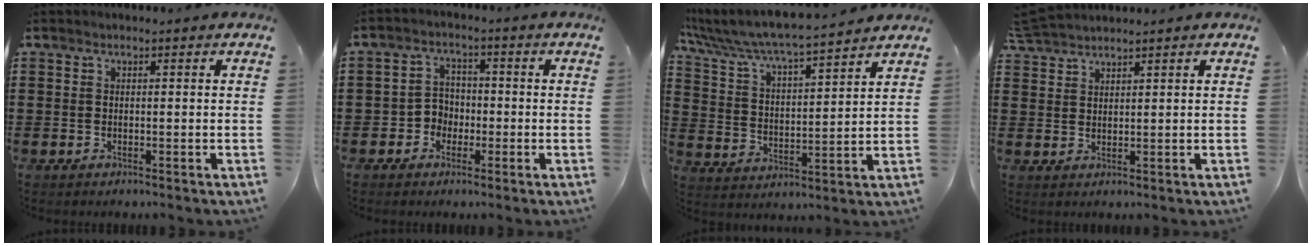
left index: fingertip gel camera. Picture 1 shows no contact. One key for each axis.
{"total": 3.5, "fx": -1.4, "fy": 2.9, "fz": 1.2, "tx": -0.033, "ty": 0.006, "tz": -0.031}
{"total": 6.3, "fx": 5.8, "fy": 0.0, "fz": 2.3, "tx": -0.070, "ty": -0.041, "tz": 0.094}
{"total": 3.3, "fx": 3.3, "fy": 0.2, "fz": 0.6, "tx": -0.024, "ty": -0.004, "tz": 0.064}